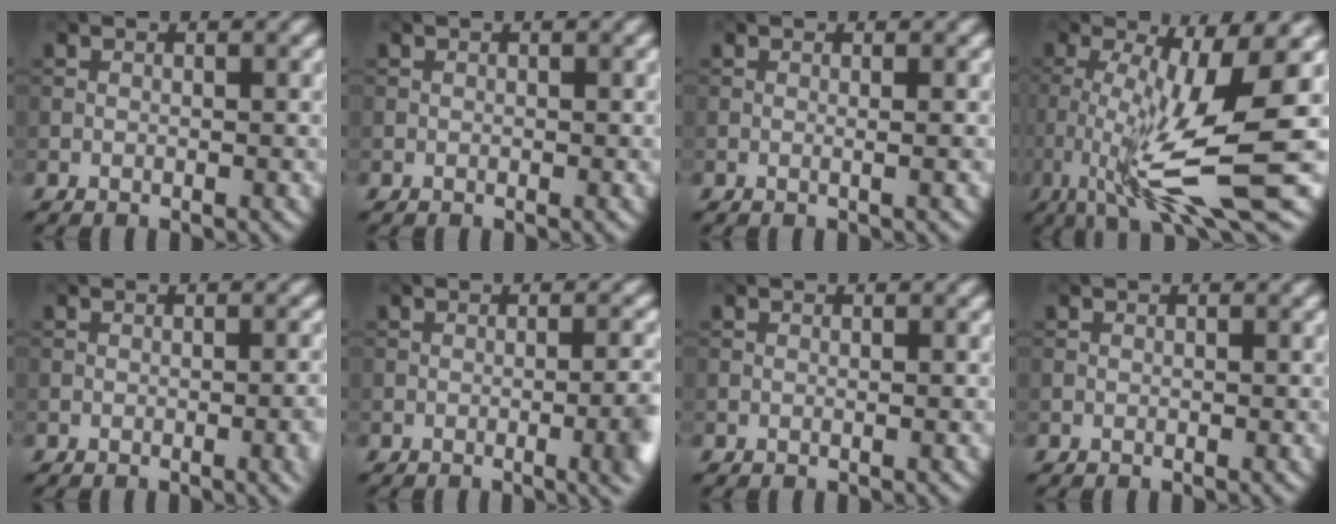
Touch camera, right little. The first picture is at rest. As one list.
[{"total": 0.0}, {"total": 0.8, "force": [0.0, 0.3, 0.8], "torque": [-0.008, -0.001, -0.006]}, {"total": 10.7, "force": [-2.3, 2.3, 10.2], "torque": [-0.183, -0.011, -0.043]}, {"total": 2.9, "force": [-0.6, 0.9, 2.7], "torque": [-0.029, -0.004, -0.006]}, {"total": 4.2, "force": [-0.8, 1.4, 3.9], "torque": [-0.045, -0.004, -0.007]}, {"total": 0.0}, {"total": 0.0}]